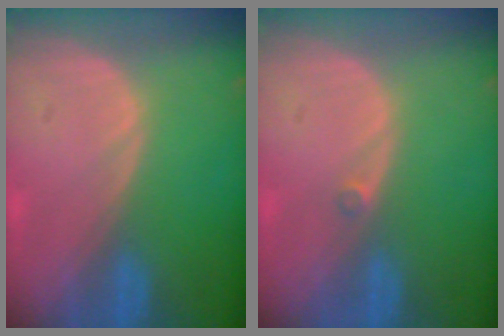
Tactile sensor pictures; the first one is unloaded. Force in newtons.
{"total": 0.8, "press": 0.6, "slide": 0.4}